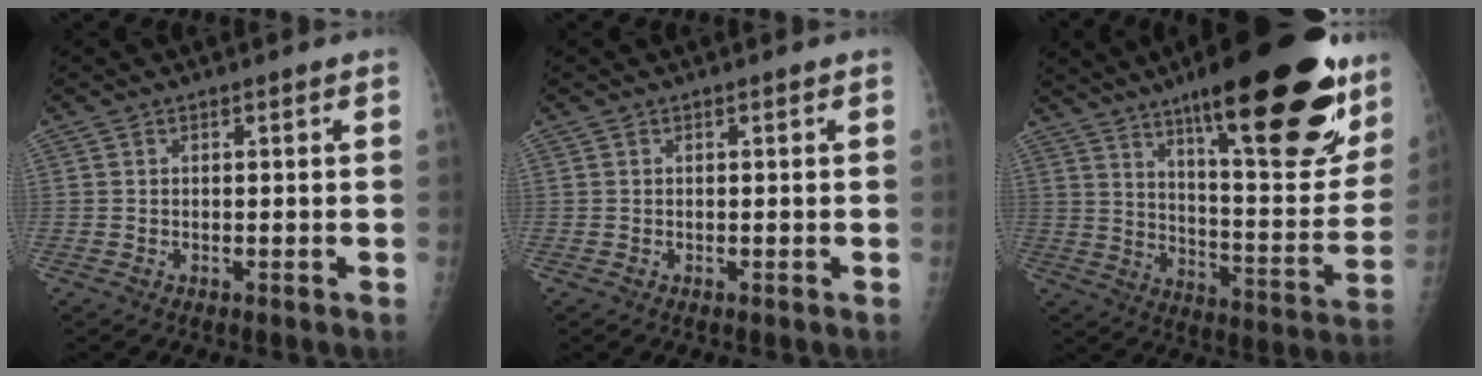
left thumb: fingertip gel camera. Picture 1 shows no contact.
{"total": 0.0}
{"total": 30.0, "force": [17.5, 7.8, 23.1], "torque": [-0.298, -0.067, 0.264]}